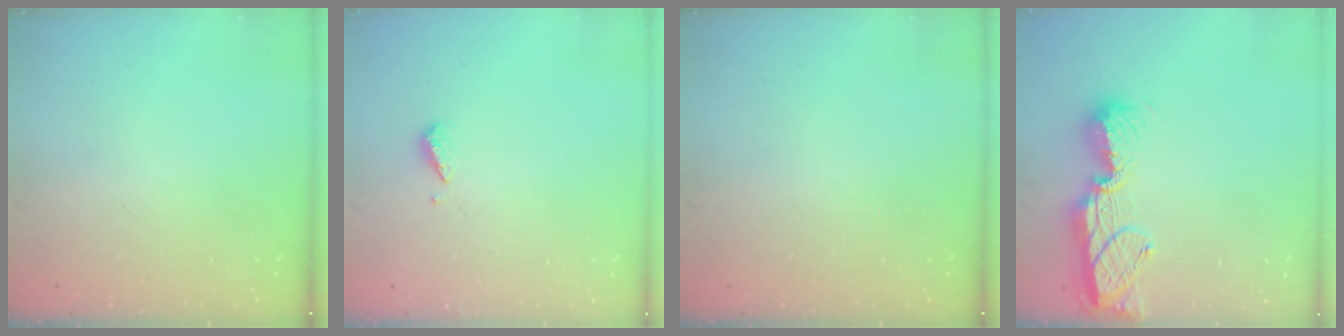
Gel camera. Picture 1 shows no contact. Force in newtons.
{"total": 4.0, "press": 3.9, "slide": 0.3}
{"total": 0.0}
{"total": 12.5, "press": 12.4, "slide": 1.0}